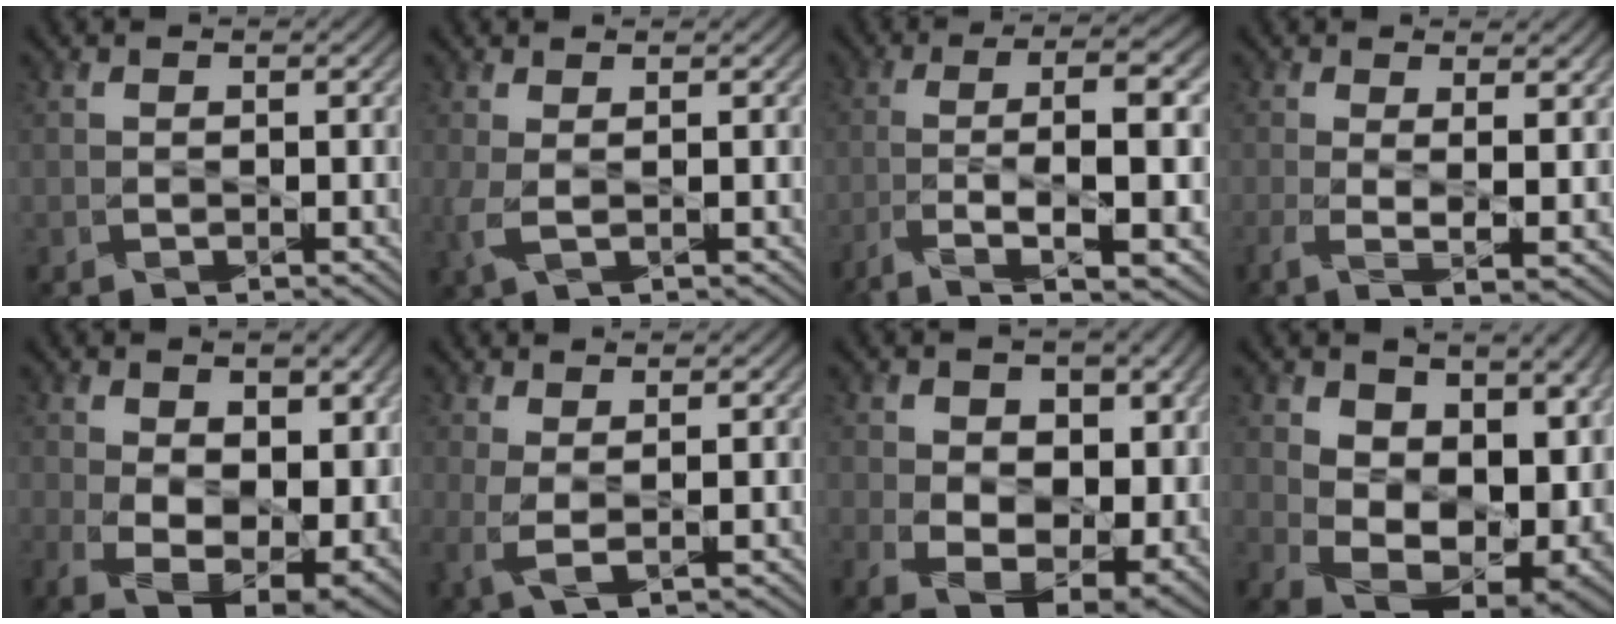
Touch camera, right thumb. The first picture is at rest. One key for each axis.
{"total": 2.2, "fx": 0.3, "fy": 0.7, "fz": 2.0, "tx": -0.061, "ty": 0.000, "tz": 0.002}
{"total": 11.3, "fx": -3.3, "fy": 2.5, "fz": 10.5, "tx": -0.180, "ty": 0.010, "tz": -0.055}
{"total": 5.5, "fx": 0.3, "fy": 1.4, "fz": 5.3, "tx": -0.103, "ty": -0.005, "tz": 0.006}
{"total": 12.1, "fx": 1.2, "fy": 7.5, "fz": 9.4, "tx": -0.182, "ty": -0.036, "tz": 0.038}
{"total": 2.9, "fx": 1.0, "fy": 0.7, "fz": 2.6, "tx": -0.065, "ty": -0.001, "tz": 0.015}
{"total": 10.9, "fx": 1.4, "fy": 7.7, "fz": 7.6, "tx": -0.141, "ty": -0.020, "tz": 0.027}
{"total": 14.0, "fx": 3.6, "fy": 8.9, "fz": 10.2, "tx": -0.191, "ty": -0.015, "tz": 0.078}